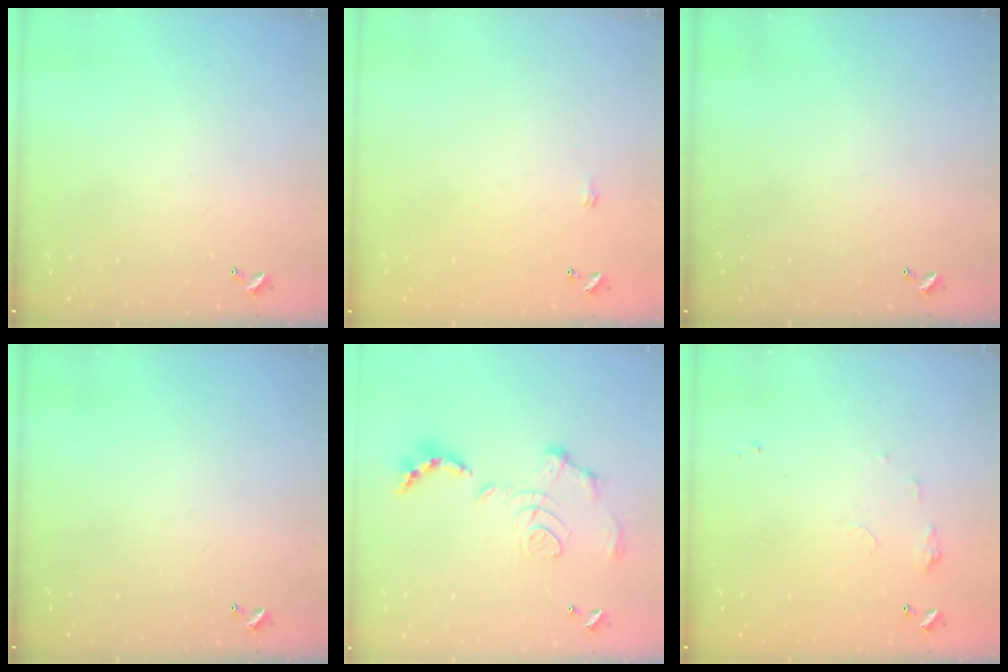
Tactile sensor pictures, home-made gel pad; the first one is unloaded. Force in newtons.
{"total": 0.6, "press": 0.6, "slide": 0.2}
{"total": 0.0}
{"total": 0.0}
{"total": 1.5, "press": 0.8, "slide": 1.3}
{"total": 4.5, "press": 4.4, "slide": 0.5}